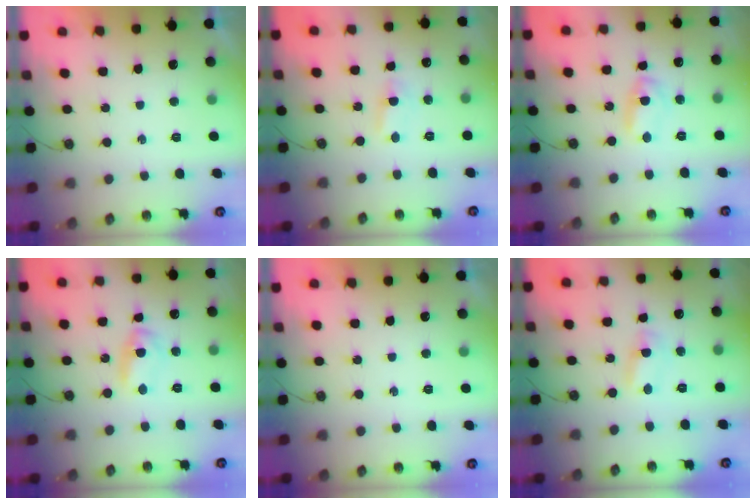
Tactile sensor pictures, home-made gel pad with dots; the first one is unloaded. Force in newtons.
{"total": 1.0, "press": 0.9, "slide": 0.6}
{"total": 4.7, "press": 4.7, "slide": 0.3}
{"total": 6.0, "press": 6.0, "slide": 0.3}
{"total": 0.0}
{"total": 2.1, "press": 2.1, "slide": 0.3}